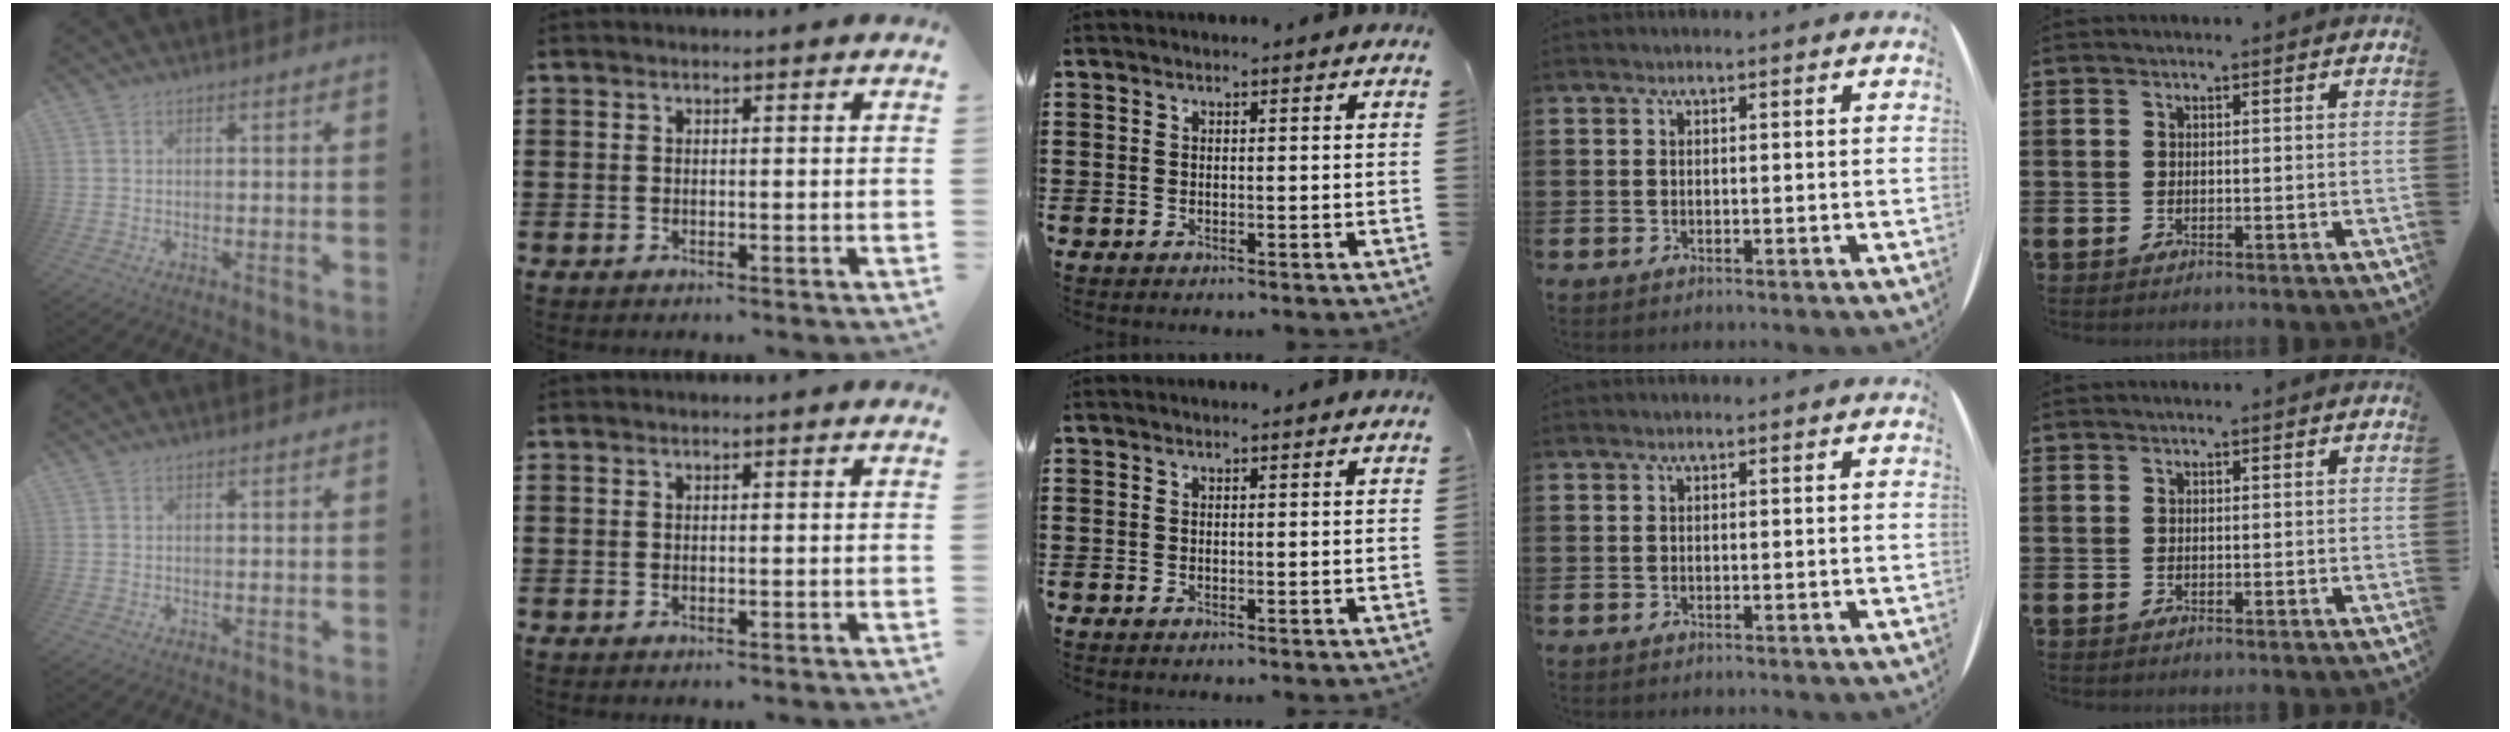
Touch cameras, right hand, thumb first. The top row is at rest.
{}